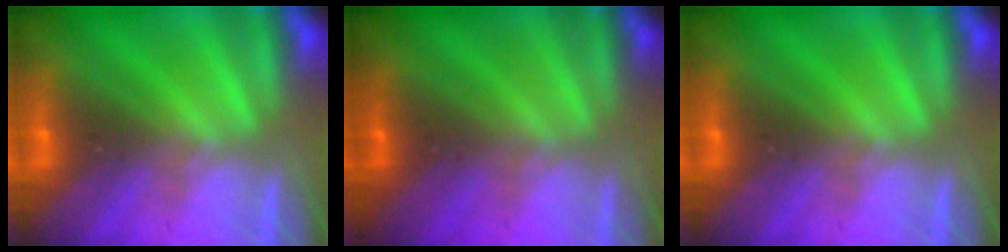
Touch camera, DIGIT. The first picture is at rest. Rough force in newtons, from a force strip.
{"total": 2.4}
{"total": 0.0}